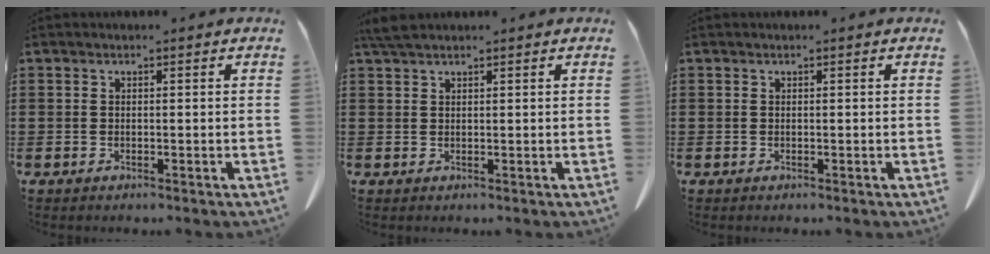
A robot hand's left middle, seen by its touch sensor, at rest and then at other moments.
{"total": 2.4, "force": [1.9, 0.5, 1.4], "torque": [-0.040, -0.002, 0.034]}
{"total": 0.0}